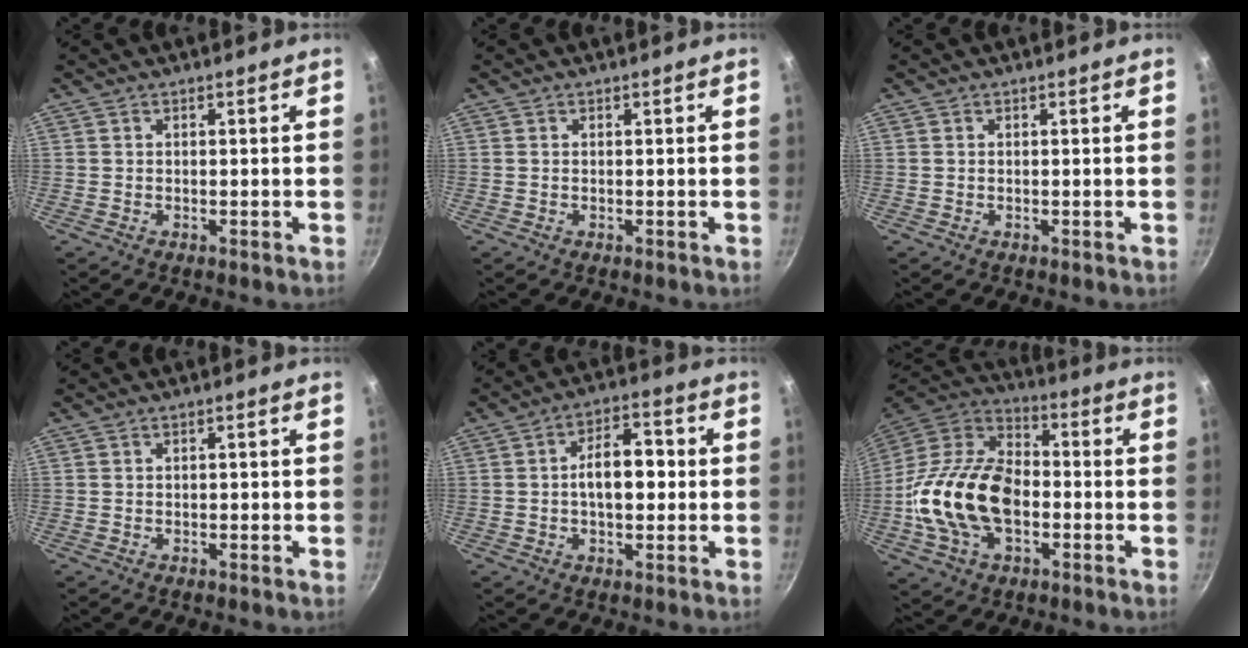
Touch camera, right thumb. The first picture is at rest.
{"total": 0.0}
{"total": 0.0}
{"total": 0.7, "force": [-0.2, 0.5, 0.5], "torque": [-0.005, 0.005, -0.003]}
{"total": 9.2, "force": [-0.2, 5.3, 7.5], "torque": [-0.083, 0.024, -0.011]}
{"total": 22.0, "force": [-3.9, 14.1, 16.4], "torque": [-0.291, 0.038, -0.081]}